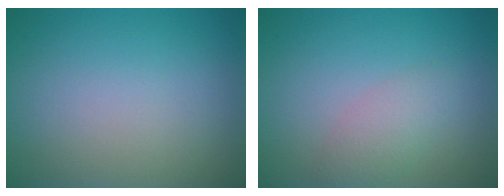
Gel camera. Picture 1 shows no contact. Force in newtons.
{"total": 2.3, "press": 2.3, "slide": 0.0}